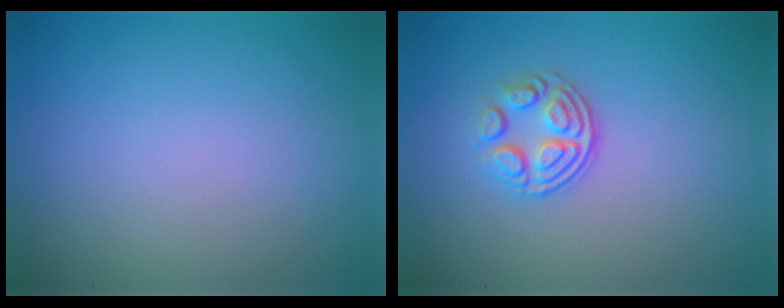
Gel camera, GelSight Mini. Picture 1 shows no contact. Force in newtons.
{"total": 3.2, "press": 2.4, "slide": 2.2}